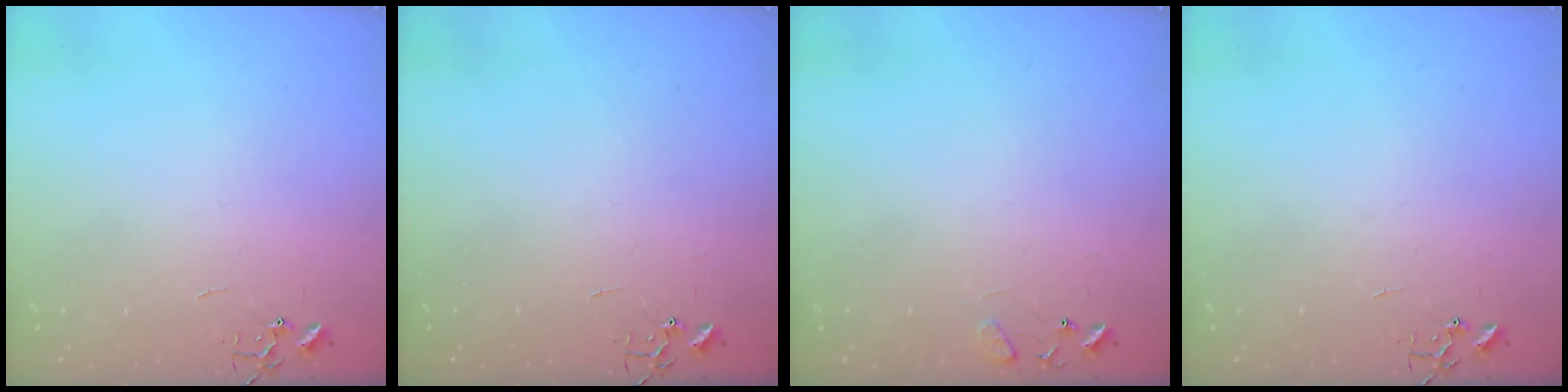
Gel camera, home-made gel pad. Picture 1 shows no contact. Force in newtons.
{"total": 0.0}
{"total": 7.7, "press": 7.7, "slide": 0.6}
{"total": 0.0}